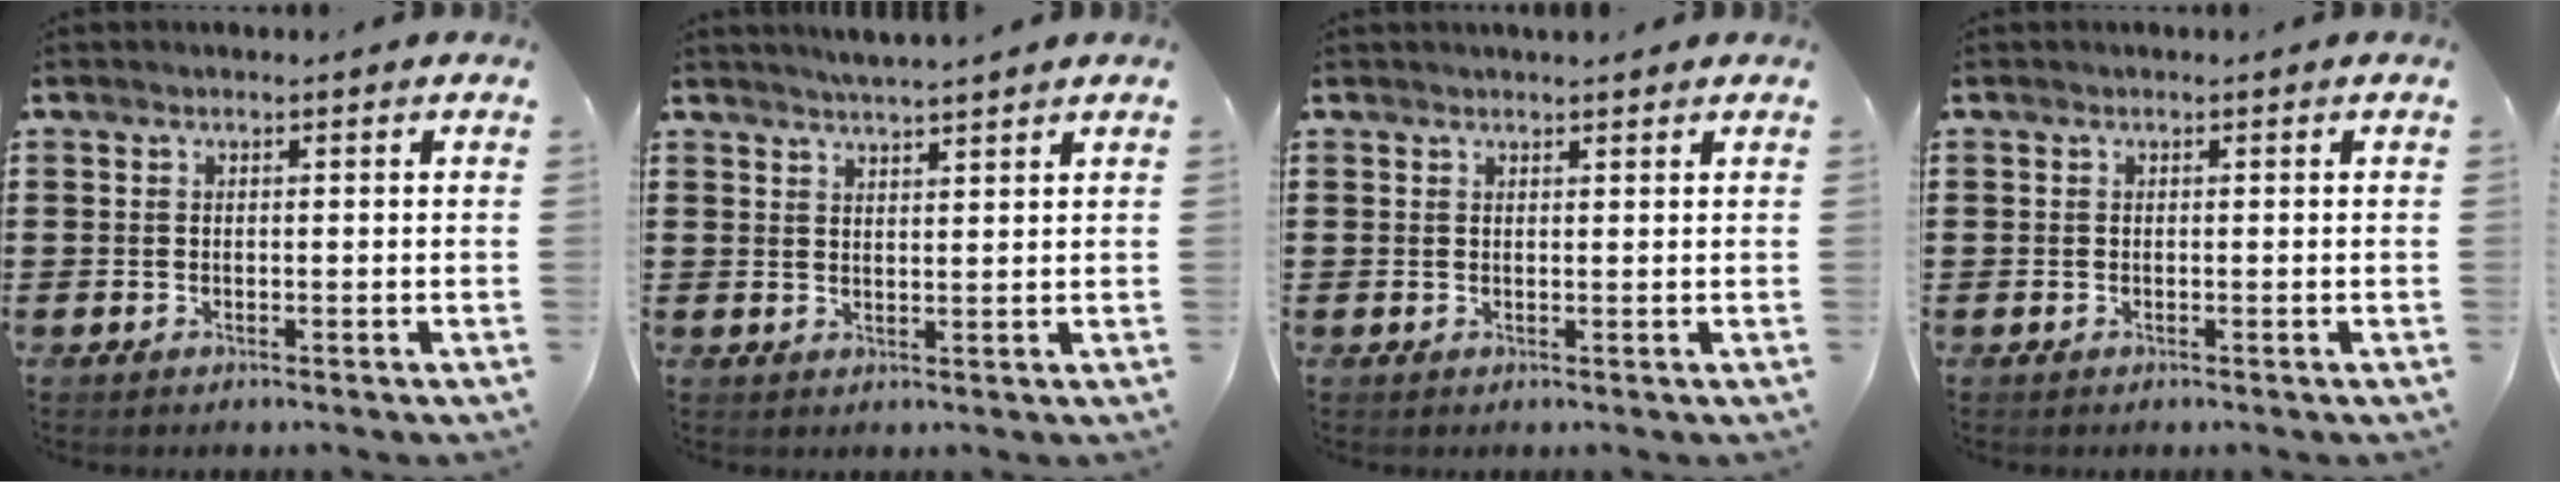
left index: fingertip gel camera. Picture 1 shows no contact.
{"total": 2.6, "force": [2.6, -0.4, 0.2], "torque": [-0.011, -0.009, 0.049]}
{"total": 1.1, "force": [1.1, 0.2, 0.1], "torque": [-0.004, 0.000, 0.022]}
{"total": 0.0}